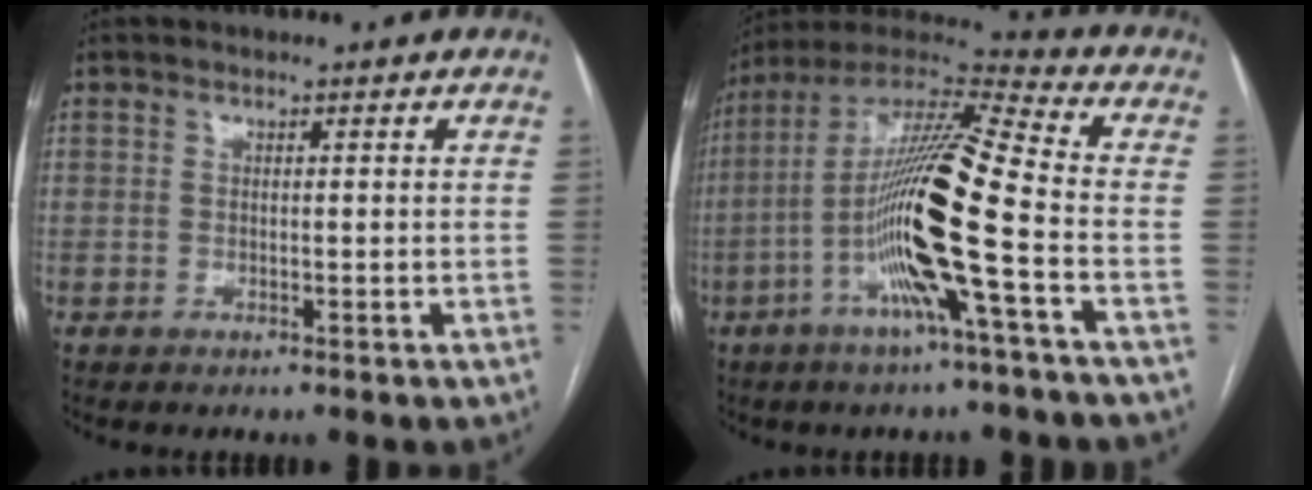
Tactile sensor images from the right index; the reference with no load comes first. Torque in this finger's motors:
{"motor_torque": [2.09, -0.05, 0.66, 0.21]}